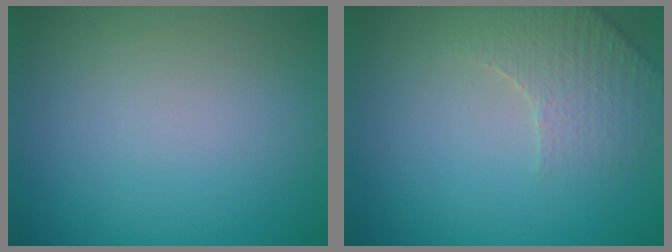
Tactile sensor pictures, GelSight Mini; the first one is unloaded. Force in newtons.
{"total": 3.3, "press": 3.2, "slide": 0.9}